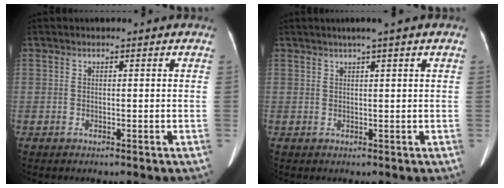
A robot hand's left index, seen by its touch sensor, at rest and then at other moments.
{"total": 2.8, "force": [1.7, -0.5, 2.1], "torque": [-0.038, 0.012, 0.029]}